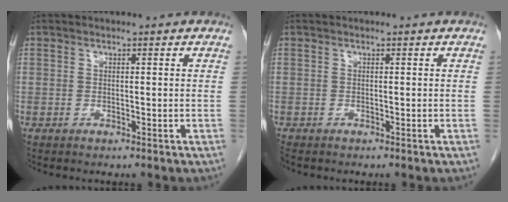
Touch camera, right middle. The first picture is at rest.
{"total": 0.7, "force": [-0.6, 0.2, 0.2], "torque": [-0.010, -0.002, -0.013]}